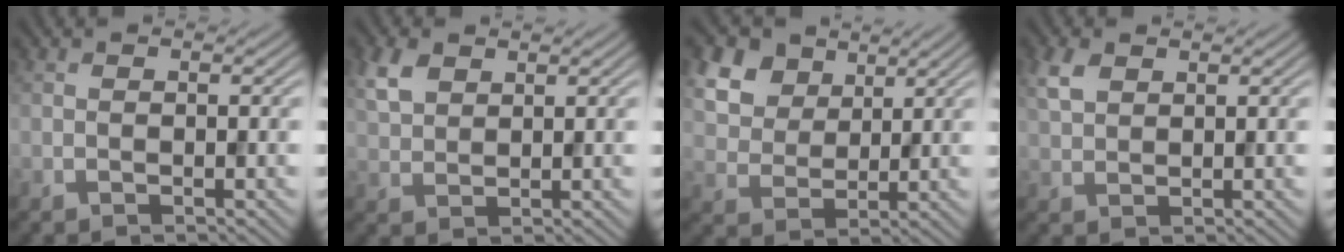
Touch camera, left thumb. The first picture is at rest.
{"total": 4.0, "force": [2.2, 2.4, 2.3], "torque": [-0.060, 0.005, 0.047]}
{"total": 9.8, "force": [5.4, 6.7, 4.7], "torque": [-0.176, 0.004, 0.120]}
{"total": 3.0, "force": [1.6, 1.7, 1.8], "torque": [-0.048, 0.005, 0.033]}